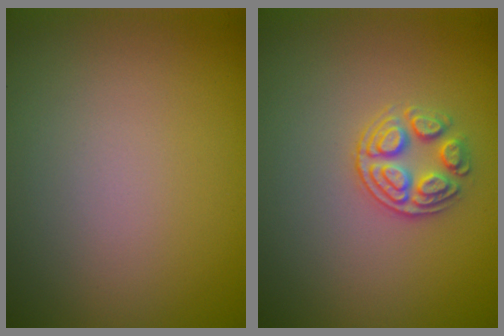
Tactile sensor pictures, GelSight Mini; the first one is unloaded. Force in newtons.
{"total": 2.7, "press": 2.5, "slide": 0.9}